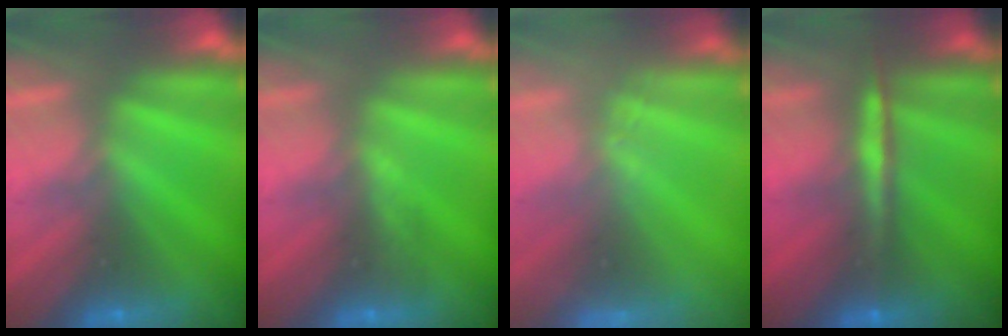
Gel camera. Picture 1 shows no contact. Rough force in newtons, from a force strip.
{"total": 3.1}
{"total": 2.5}
{"total": 8.0}